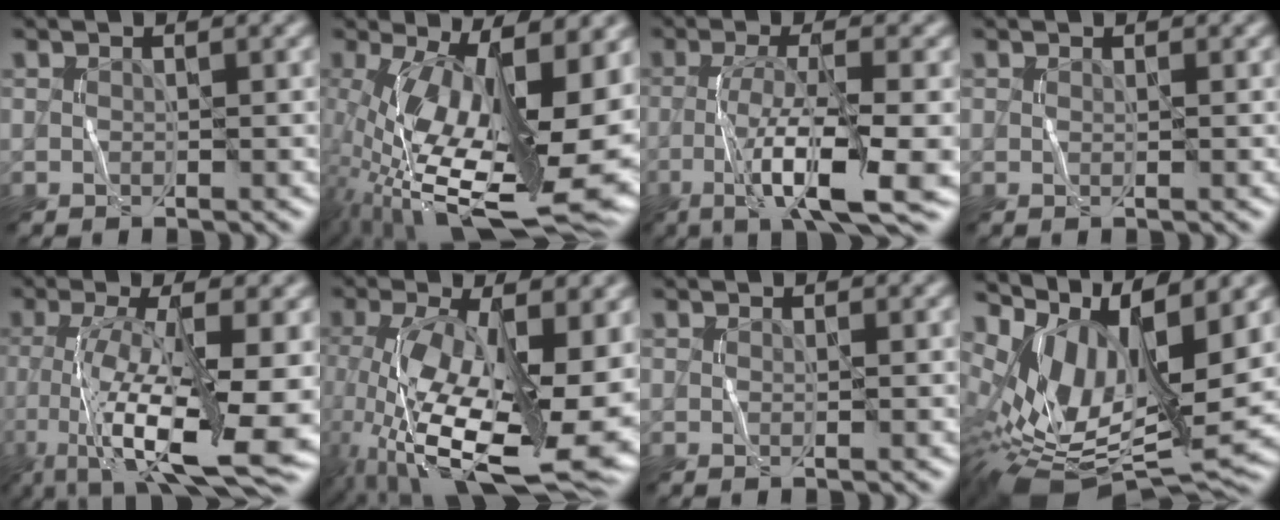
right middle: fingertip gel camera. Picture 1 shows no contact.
{"total": 17.5, "force": [-1.0, 6.4, 16.3], "torque": [-0.272, -0.023, 0.001]}
{"total": 9.2, "force": [-3.1, 1.8, 8.5], "torque": [-0.144, -0.004, -0.058]}
{"total": 0.0}
{"total": 12.7, "force": [-3.9, 3.6, 11.6], "torque": [-0.202, -0.017, -0.059]}
{"total": 16.5, "force": [-2.5, 7.1, 14.7], "torque": [-0.274, -0.029, -0.026]}
{"total": 0.0}
{"total": 11.9, "force": [2.6, 5.5, 10.2], "torque": [-0.203, -0.001, 0.060]}